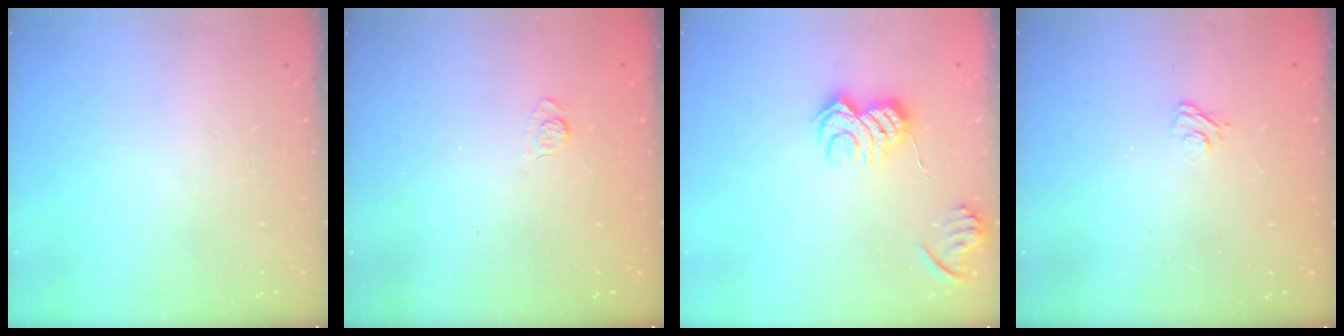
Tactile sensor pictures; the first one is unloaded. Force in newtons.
{"total": 2.2, "press": 1.8, "slide": 1.3}
{"total": 10.7, "press": 10.7, "slide": 0.3}
{"total": 2.9, "press": 2.6, "slide": 1.2}